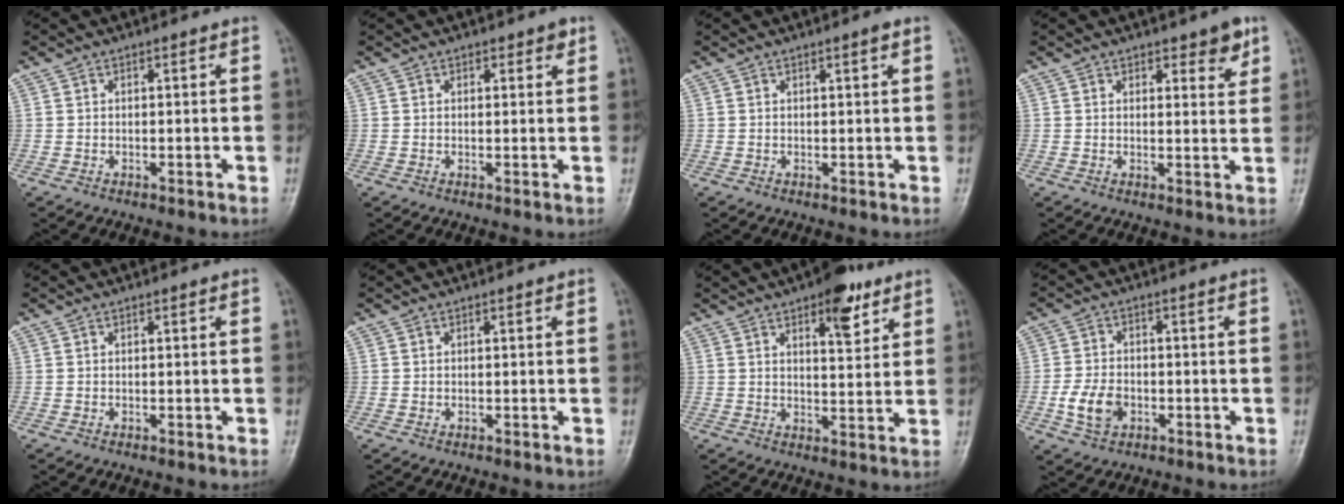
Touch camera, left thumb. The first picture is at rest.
{"total": 1.8, "force": [1.1, 1.1, 1.0], "torque": [0.002, -0.003, 0.012]}
{"total": 1.2, "force": [0.7, 0.0, 1.0], "torque": [-0.013, -0.002, 0.010]}
{"total": 4.4, "force": [2.8, 2.0, 2.9], "torque": [-0.014, -0.016, 0.033]}
{"total": 0.0}
{"total": 0.6, "force": [0.2, 0.3, 0.4], "torque": [-0.004, 0.004, 0.003]}
{"total": 8.6, "force": [5.0, 3.3, 6.1], "torque": [-0.065, -0.024, 0.067]}
{"total": 6.3, "force": [-2.0, 4.4, 4.0], "torque": [-0.072, 0.007, -0.038]}